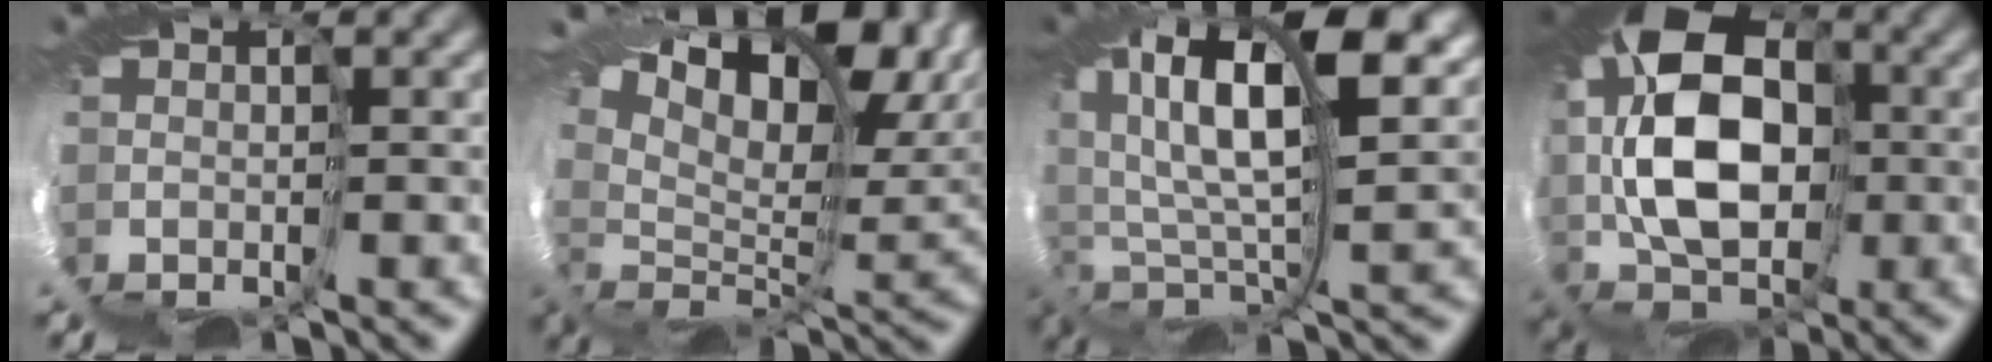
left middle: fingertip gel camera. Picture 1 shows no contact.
{"total": 12.6, "force": [9.5, 3.6, 7.5], "torque": [-0.116, 0.026, 0.159]}
{"total": 13.7, "force": [8.2, 5.1, 9.8], "torque": [-0.213, 0.013, 0.148]}
{"total": 11.3, "force": [2.3, 6.7, 8.7], "torque": [-0.176, 0.020, 0.019]}